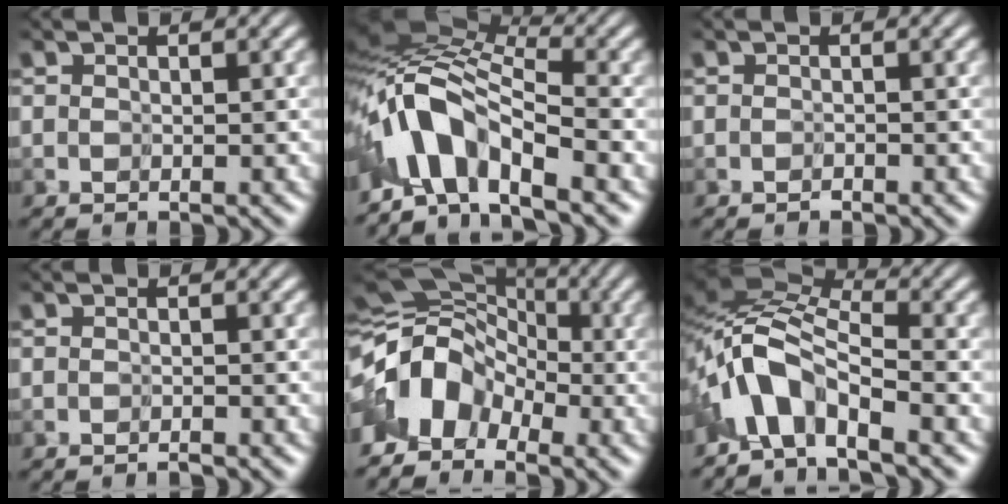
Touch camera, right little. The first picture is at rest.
{"total": 6.9, "force": [-4.4, 1.6, 5.1], "torque": [-0.097, 0.023, -0.097]}
{"total": 1.1, "force": [-0.9, -0.2, -0.6], "torque": [0.015, 0.001, -0.014]}
{"total": 1.1, "force": [-1.0, -0.1, -0.4], "torque": [0.010, 0.000, -0.017]}
{"total": 5.0, "force": [-3.5, 3.0, 2.0], "torque": [-0.040, 0.010, -0.079]}
{"total": 5.0, "force": [-3.7, 0.5, 3.3], "torque": [-0.064, 0.021, -0.092]}